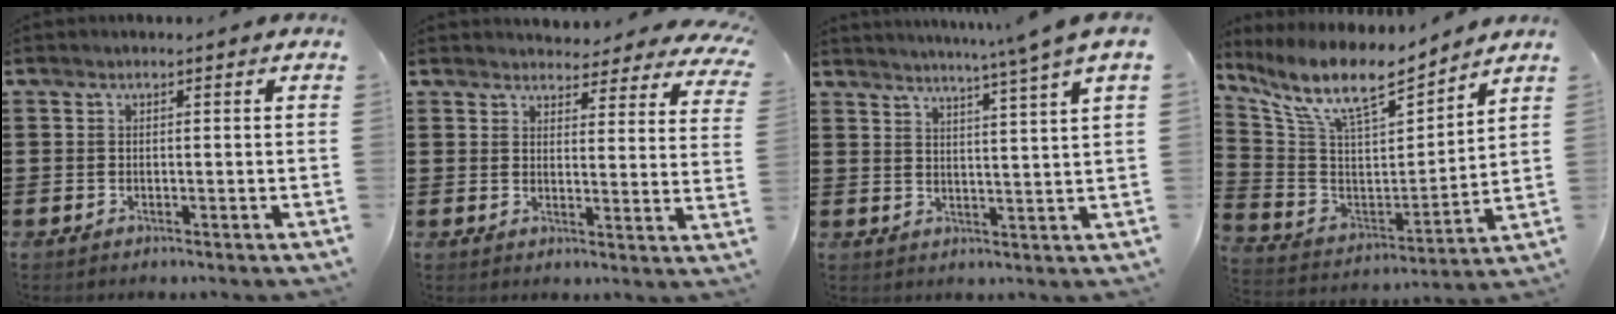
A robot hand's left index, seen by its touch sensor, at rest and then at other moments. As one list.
[{"total": 4.1, "force": [4.0, 0.4, 0.7], "torque": [-0.015, -0.025, 0.069]}, {"total": 4.9, "force": [4.1, -1.7, 2.2], "torque": [-0.054, -0.026, 0.066]}, {"total": 11.1, "force": [8.6, 2.7, 6.5], "torque": [-0.161, -0.049, 0.147]}]